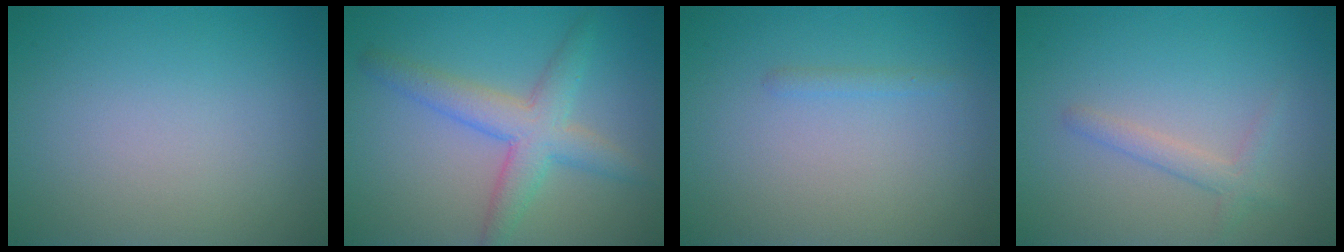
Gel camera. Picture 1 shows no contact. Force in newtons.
{"total": 4.4, "press": 4.4, "slide": 0.1}
{"total": 0.7, "press": 0.7, "slide": 0.0}
{"total": 1.7, "press": 1.7, "slide": 0.1}